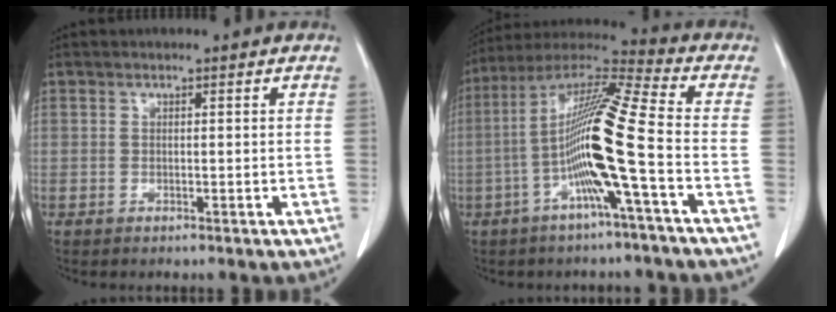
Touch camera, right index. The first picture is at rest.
{"total": 14.8, "force": [-3.5, -1.1, 14.4], "torque": [-0.271, 0.009, -0.079]}